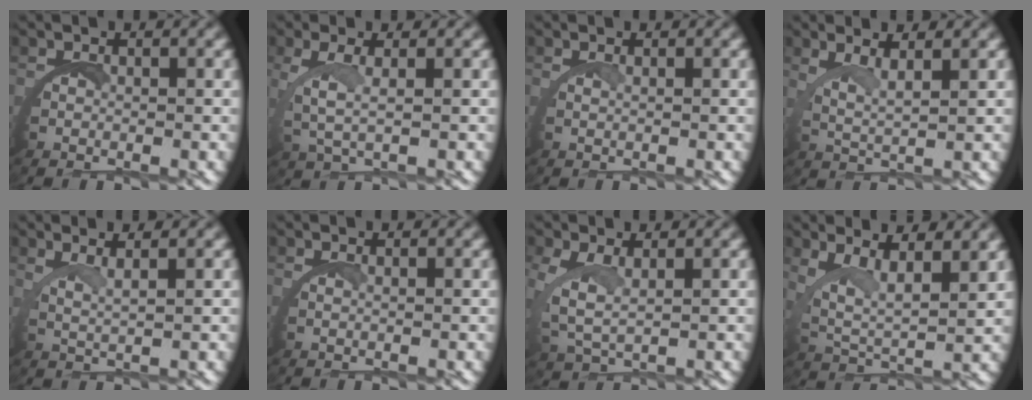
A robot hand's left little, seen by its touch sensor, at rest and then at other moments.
{"total": 2.8, "force": [1.3, 0.4, 2.4], "torque": [-0.068, -0.004, 0.032]}
{"total": 1.0, "force": [0.7, -0.6, 0.3], "torque": [-0.011, 0.003, 0.012]}
{"total": 3.3, "force": [2.5, 0.1, 2.1], "torque": [-0.050, -0.003, 0.047]}
{"total": 2.5, "force": [2.0, -0.6, 1.4], "torque": [-0.037, -0.001, 0.041]}
{"total": 0.6, "force": [0.5, -0.3, 0.3], "torque": [-0.009, 0.005, 0.006]}
{"total": 3.1, "force": [1.5, 1.5, 2.3], "torque": [-0.076, -0.014, 0.040]}
{"total": 6.1, "force": [3.2, 3.1, 4.2], "torque": [-0.096, -0.008, 0.051]}